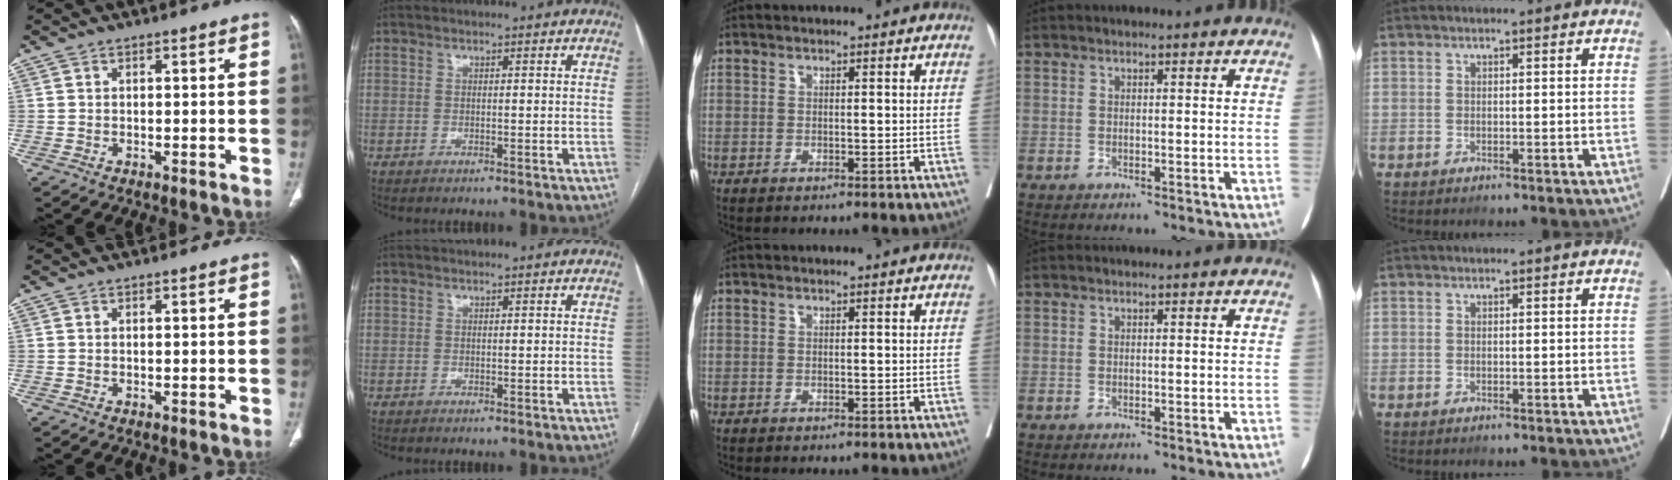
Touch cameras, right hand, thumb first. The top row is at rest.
{}